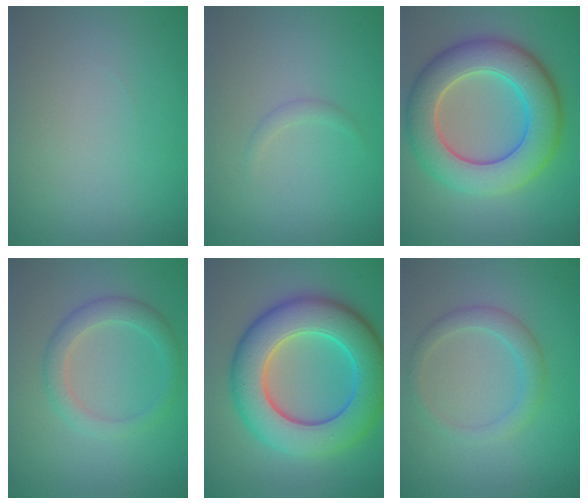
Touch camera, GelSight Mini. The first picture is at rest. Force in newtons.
{"total": 0.7, "press": 0.7, "slide": 0.0}
{"total": 9.2, "press": 9.1, "slide": 0.6}
{"total": 2.7, "press": 2.7, "slide": 0.2}
{"total": 10.6, "press": 10.6, "slide": 0.2}
{"total": 2.3, "press": 2.3, "slide": 0.1}